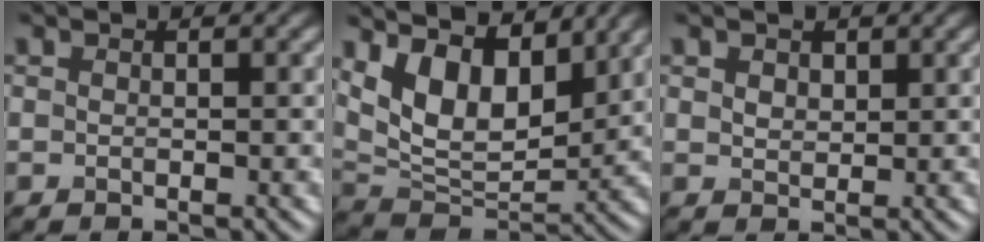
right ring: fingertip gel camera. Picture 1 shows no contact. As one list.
[{"total": 9.6, "force": [4.8, 4.8, 6.8], "torque": [-0.133, 0.000, 0.081]}, {"total": 1.8, "force": [1.1, 1.2, 0.8], "torque": [-0.015, 0.007, 0.010]}]